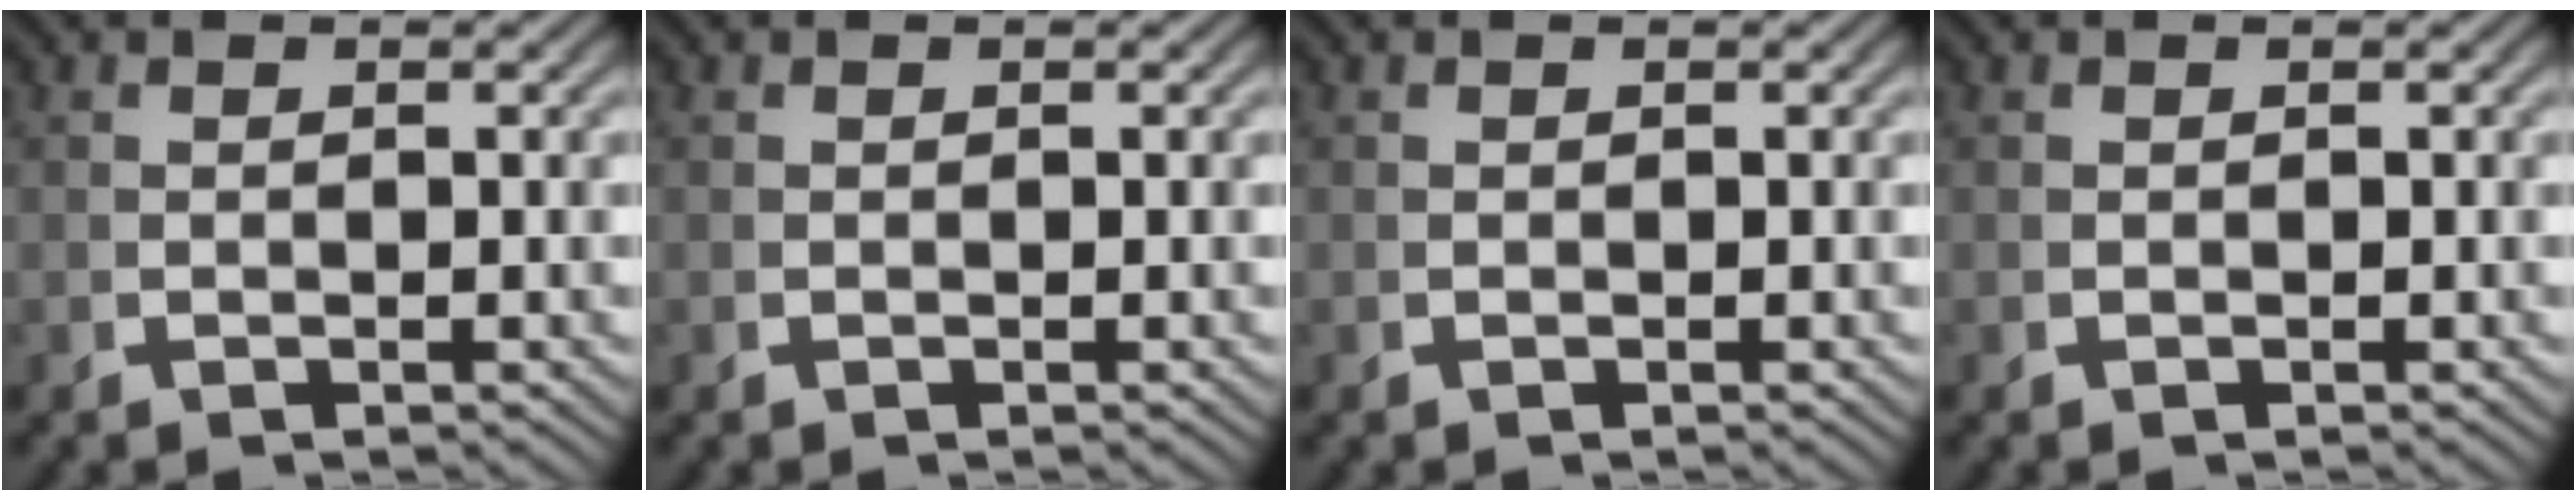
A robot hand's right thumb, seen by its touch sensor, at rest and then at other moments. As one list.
[{"total": 0.0}, {"total": 0.0}, {"total": 0.0}]